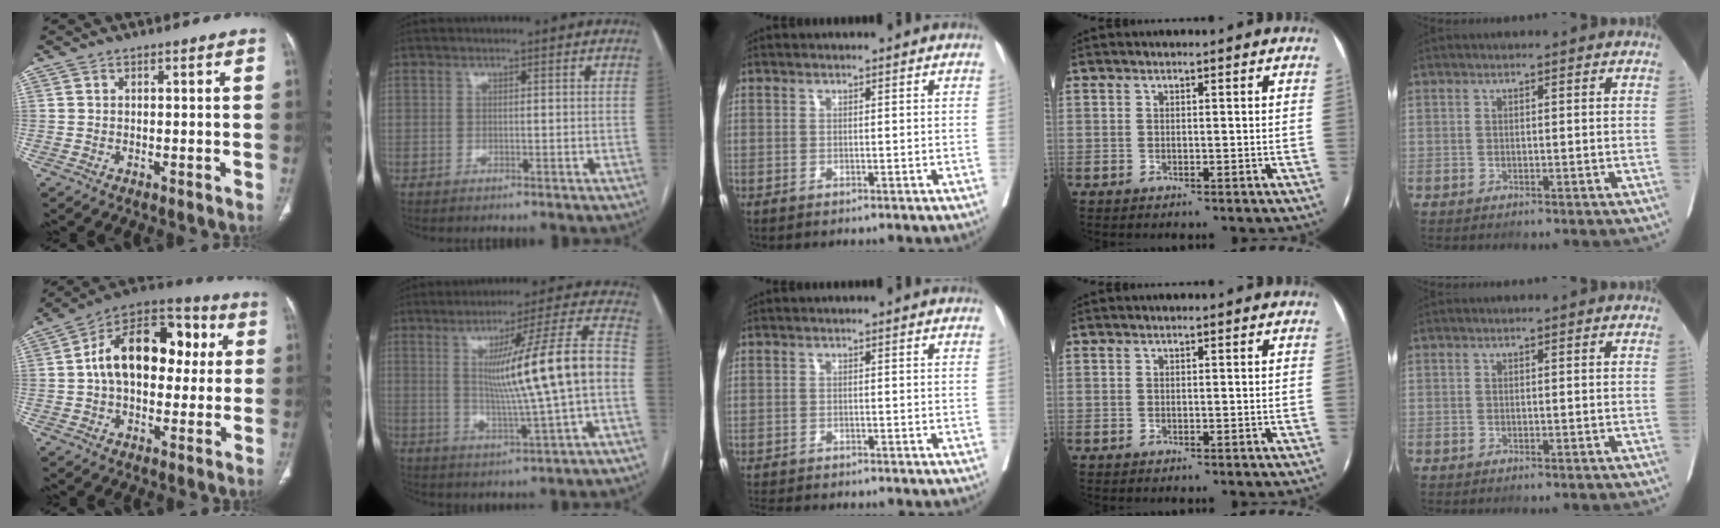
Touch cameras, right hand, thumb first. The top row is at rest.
{"thumb": {"total": 19.8, "force": [2.6, 12.5, 15.2], "torque": [-0.204, 0.037, 0.032]}, "index": {"total": 15.3, "force": [0.2, -0.7, 15.3], "torque": [-0.234, 0.005, 0.005]}, "middle": {"total": 6.1, "force": [-5.6, 0.8, 2.4], "torque": [-0.034, -0.008, -0.085]}}